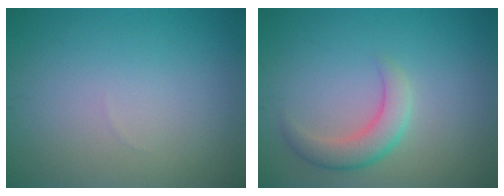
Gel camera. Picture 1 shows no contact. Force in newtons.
{"total": 3.2, "press": 3.2, "slide": 0.2}